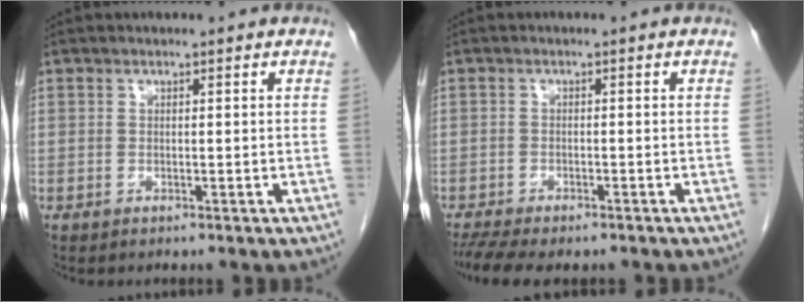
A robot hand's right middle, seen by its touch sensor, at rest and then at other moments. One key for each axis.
{"total": 8.1, "fx": -6.6, "fy": 2.3, "fz": 4.0, "tx": -0.064, "ty": -0.003, "tz": -0.100}